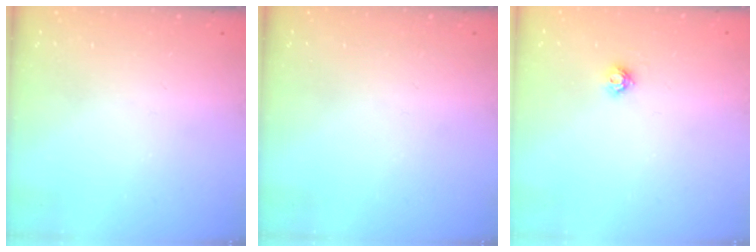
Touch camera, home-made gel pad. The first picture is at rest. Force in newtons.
{"total": 0.0}
{"total": 4.3, "press": 4.3, "slide": 0.6}